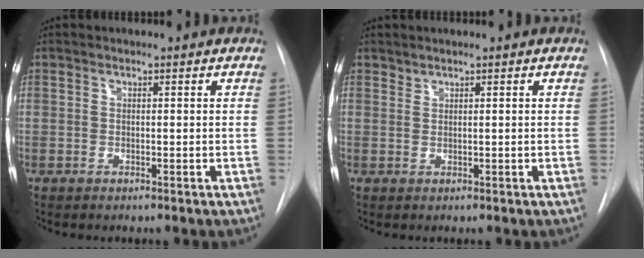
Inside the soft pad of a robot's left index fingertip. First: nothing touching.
{"total": 0.5, "force": [0.5, 0.0, 0.0], "torque": [-0.002, 0.003, 0.012]}